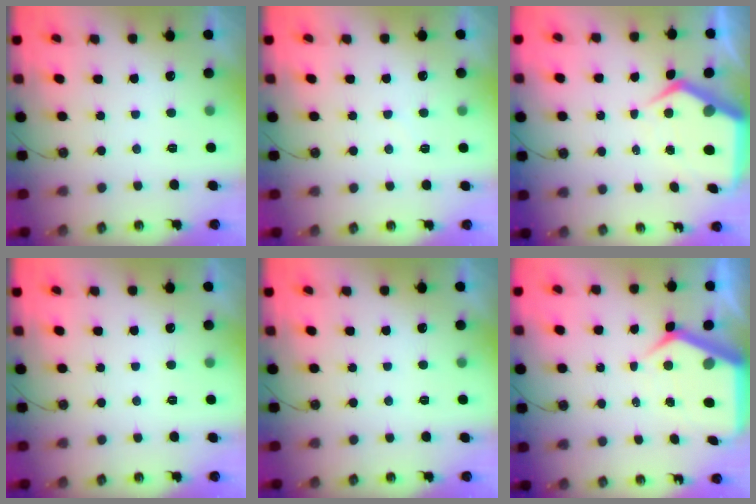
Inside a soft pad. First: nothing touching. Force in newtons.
{"total": 4.7, "press": 4.7, "slide": 0.5}
{"total": 8.1, "press": 8.0, "slide": 0.8}
{"total": 0.0}
{"total": 0.0}
{"total": 8.4, "press": 8.3, "slide": 1.0}